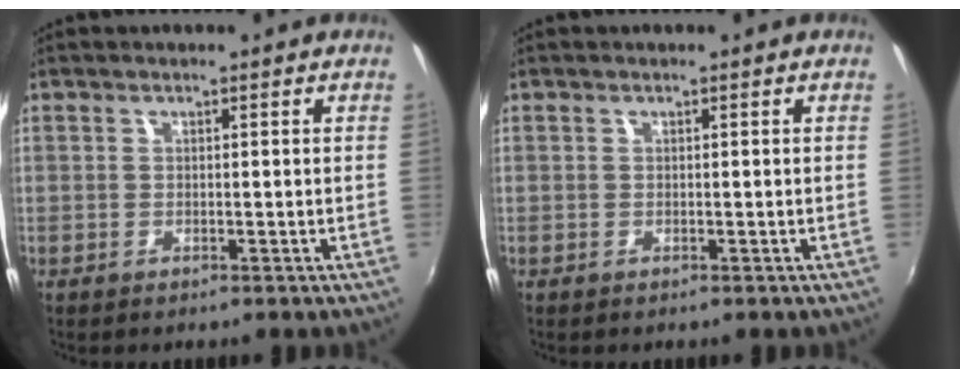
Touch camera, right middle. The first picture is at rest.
{"total": 0.0}